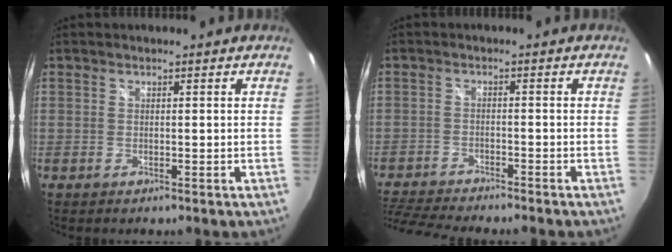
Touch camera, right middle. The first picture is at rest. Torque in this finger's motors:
{"motor_torque": [1.10, -1.03, 0.28, 0.08]}